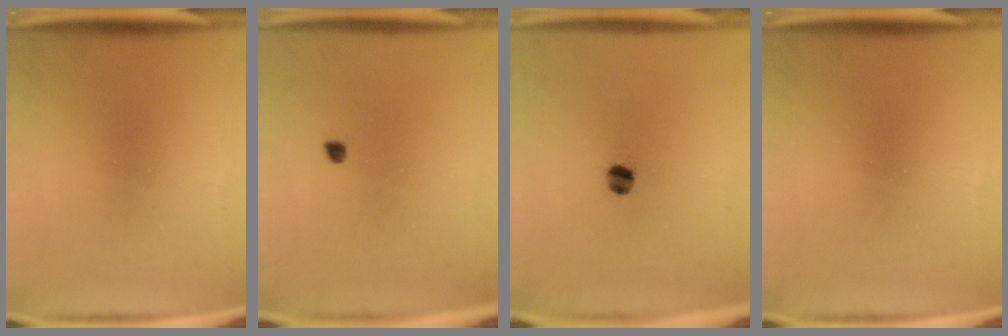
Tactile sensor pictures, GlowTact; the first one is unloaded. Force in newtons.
{"total": 1.0}
{"total": 3.1}
{"total": 0.0}